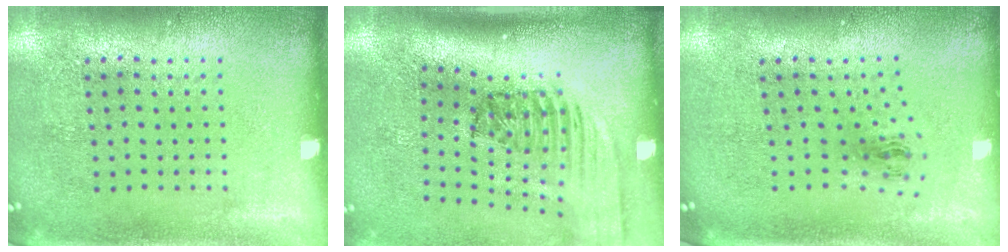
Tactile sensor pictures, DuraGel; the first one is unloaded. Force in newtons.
{"total": 2.4, "press": 1.5, "slide": 1.8}
{"total": 0.9, "press": 0.4, "slide": 0.9}